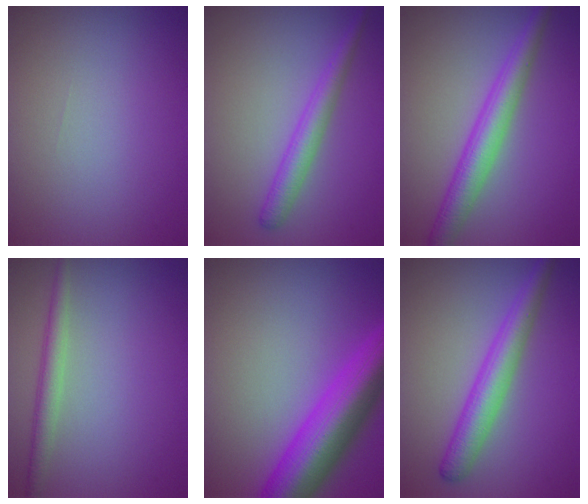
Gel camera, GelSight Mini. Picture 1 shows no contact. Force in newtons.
{"total": 2.8, "press": 2.8, "slide": 0.1}
{"total": 4.2, "press": 4.2, "slide": 0.1}
{"total": 2.2, "press": 2.2, "slide": 0.0}
{"total": 9.4, "press": 9.4, "slide": 0.4}
{"total": 4.3, "press": 4.3, "slide": 0.1}